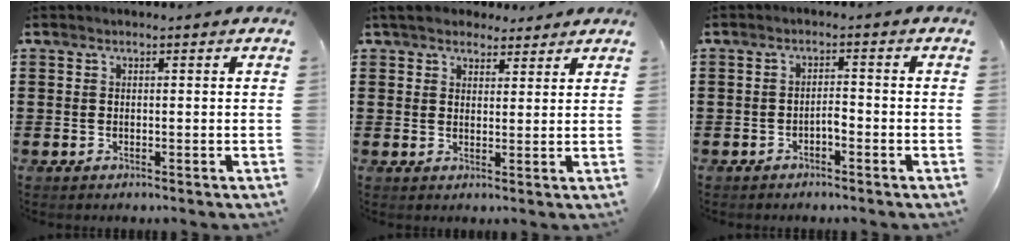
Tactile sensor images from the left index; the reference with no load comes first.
{"total": 3.9, "force": [3.4, 1.7, 0.8], "torque": [-0.027, 0.002, 0.065]}
{"total": 1.9, "force": [-1.2, 0.3, 1.4], "torque": [-0.029, 0.004, -0.025]}